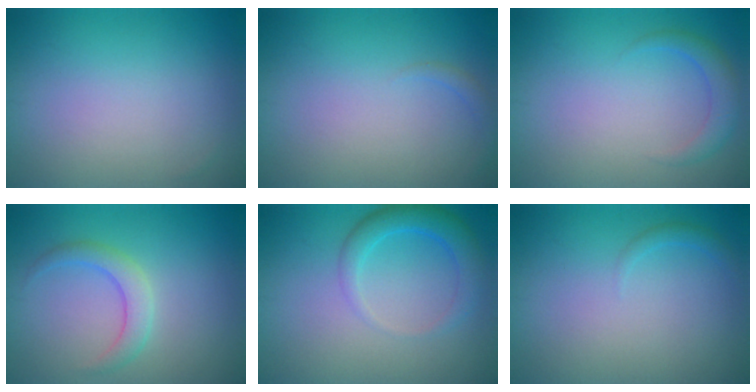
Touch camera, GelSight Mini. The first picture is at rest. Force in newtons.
{"total": 0.8, "press": 0.8, "slide": 0.1}
{"total": 2.1, "press": 2.1, "slide": 0.2}
{"total": 2.4, "press": 2.4, "slide": 0.0}
{"total": 3.3, "press": 3.3, "slide": 0.2}
{"total": 0.9, "press": 0.9, "slide": 0.1}